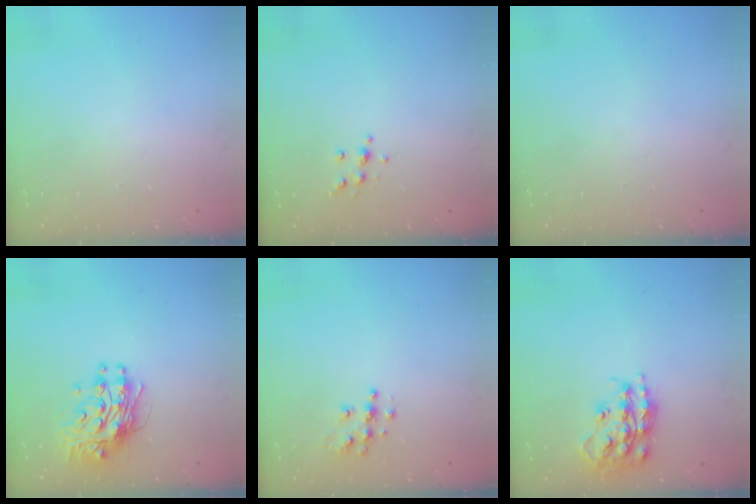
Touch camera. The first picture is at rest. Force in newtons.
{"total": 5.4, "press": 5.3, "slide": 0.6}
{"total": 0.0}
{"total": 10.1, "press": 10.1, "slide": 0.8}
{"total": 7.8, "press": 7.8, "slide": 0.2}
{"total": 17.5, "press": 17.4, "slide": 1.1}